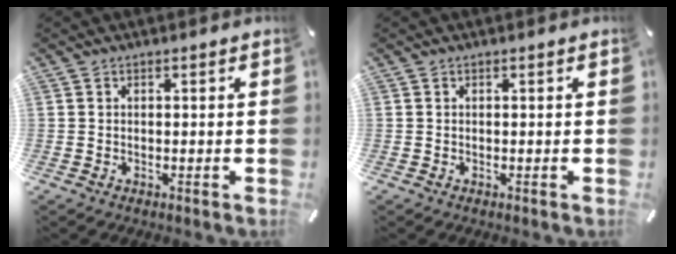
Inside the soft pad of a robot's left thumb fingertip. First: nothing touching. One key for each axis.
{"total": 0.0}